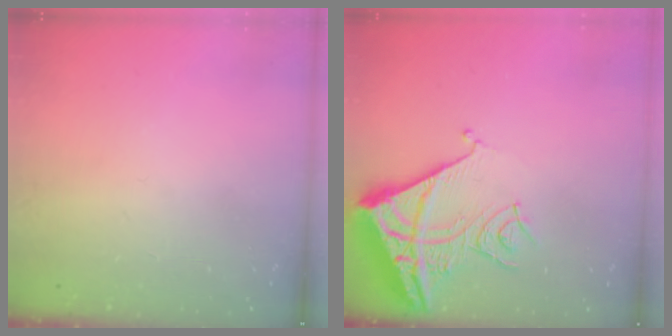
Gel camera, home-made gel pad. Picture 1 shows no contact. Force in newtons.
{"total": 12.2, "press": 12.1, "slide": 1.5}